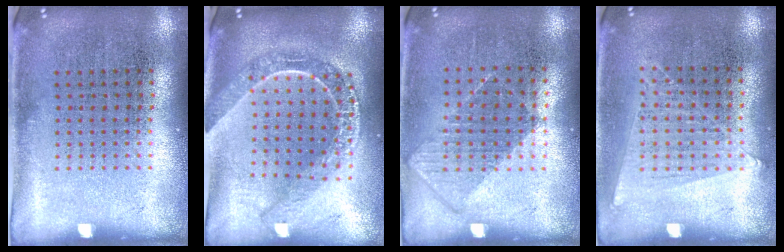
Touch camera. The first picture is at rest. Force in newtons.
{"total": 2.1, "press": 1.8, "slide": 1.1}
{"total": 0.8, "press": 0.7, "slide": 0.4}
{"total": 1.1, "press": 1.1, "slide": 0.4}